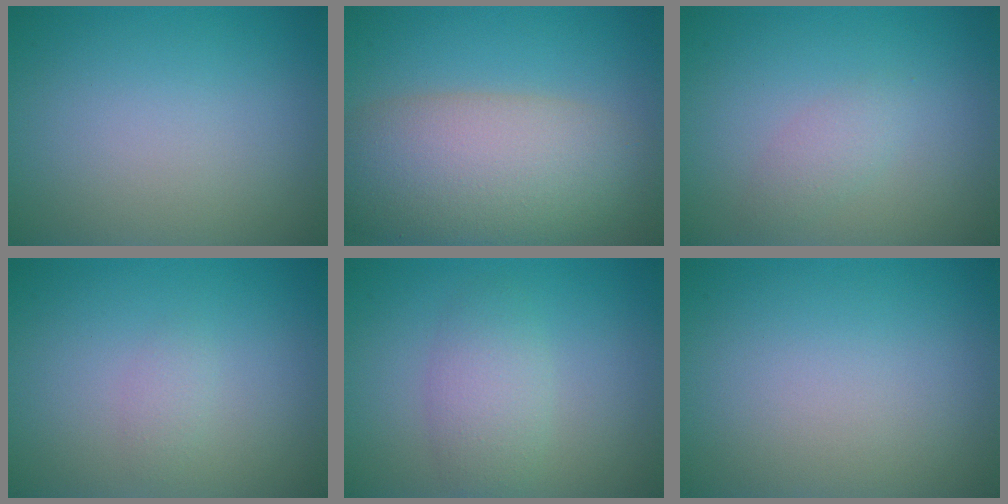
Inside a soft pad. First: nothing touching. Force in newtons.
{"total": 9.8, "press": 9.8, "slide": 0.6}
{"total": 1.4, "press": 1.4, "slide": 0.0}
{"total": 0.8, "press": 0.8, "slide": 0.0}
{"total": 3.0, "press": 3.0, "slide": 0.0}
{"total": 0.0}